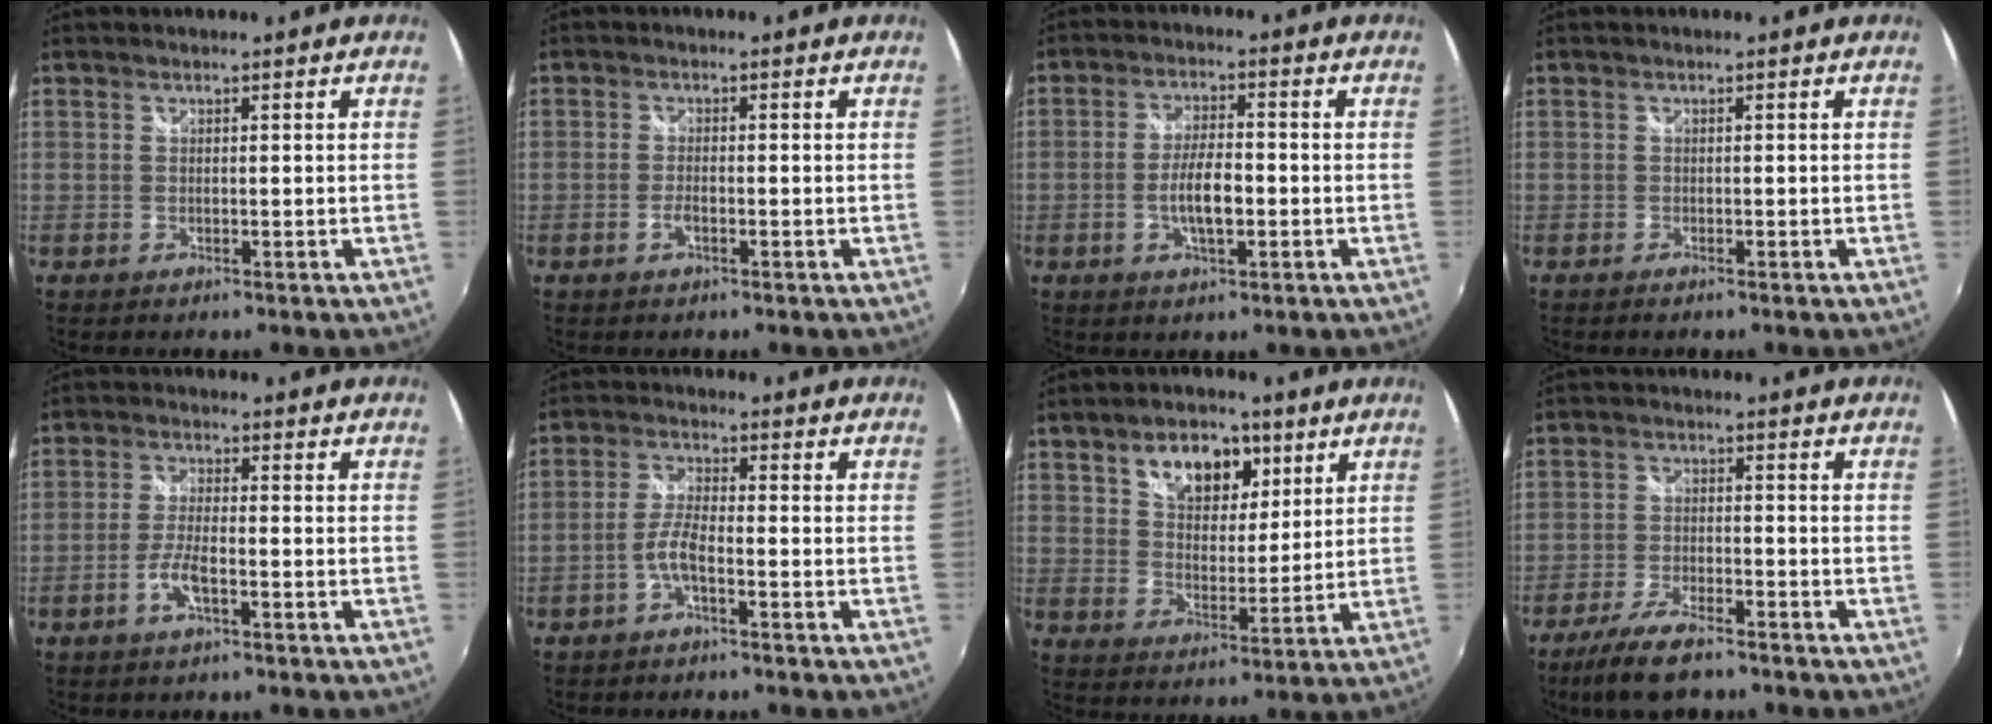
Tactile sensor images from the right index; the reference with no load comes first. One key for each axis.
{"total": 2.2, "fx": -1.0, "fy": 0.8, "fz": 1.8, "tx": -0.042, "ty": 0.000, "tz": -0.021}
{"total": 6.4, "fx": -1.7, "fy": 2.0, "fz": 5.8, "tx": -0.112, "ty": 0.000, "tz": -0.028}
{"total": 0.8, "fx": -0.7, "fy": 0.4, "fz": 0.3, "tx": -0.008, "ty": -0.003, "tz": -0.014}
{"total": 5.1, "fx": -2.4, "fy": 1.2, "fz": 4.3, "tx": -0.095, "ty": 0.000, "tz": -0.048}
{"total": 4.1, "fx": -2.1, "fy": 0.7, "fz": 3.4, "tx": -0.080, "ty": 0.007, "tz": -0.042}
{"total": 11.7, "fx": 6.0, "fy": 7.2, "fz": 7.0, "tx": -0.119, "ty": 0.024, "tz": 0.099}
{"total": 9.6, "fx": -7.4, "fy": 2.8, "fz": 5.5, "tx": -0.130, "ty": -0.016, "tz": -0.134}